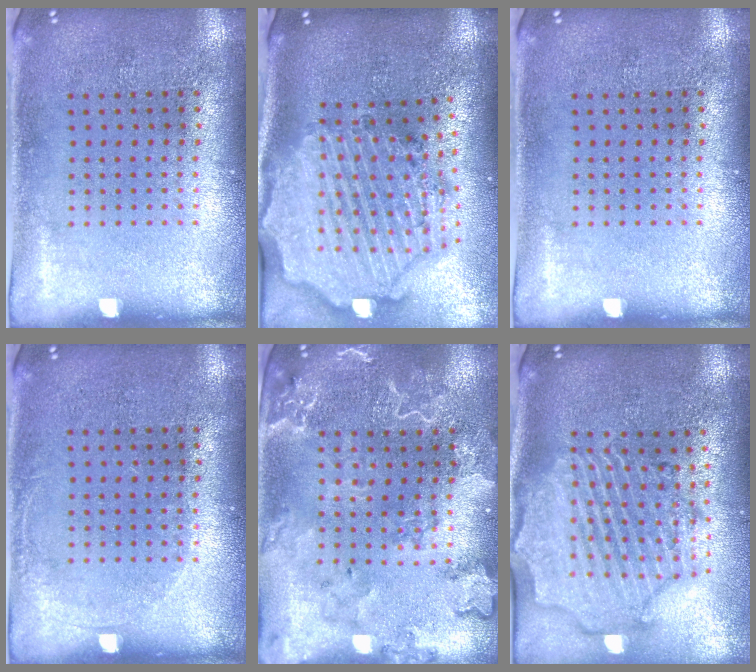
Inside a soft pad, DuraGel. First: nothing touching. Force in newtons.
{"total": 3.8, "press": 3.1, "slide": 2.2}
{"total": 0.0}
{"total": 0.7, "press": 0.7, "slide": 0.1}
{"total": 2.6, "press": 2.4, "slide": 1.0}
{"total": 2.9, "press": 2.5, "slide": 1.4}